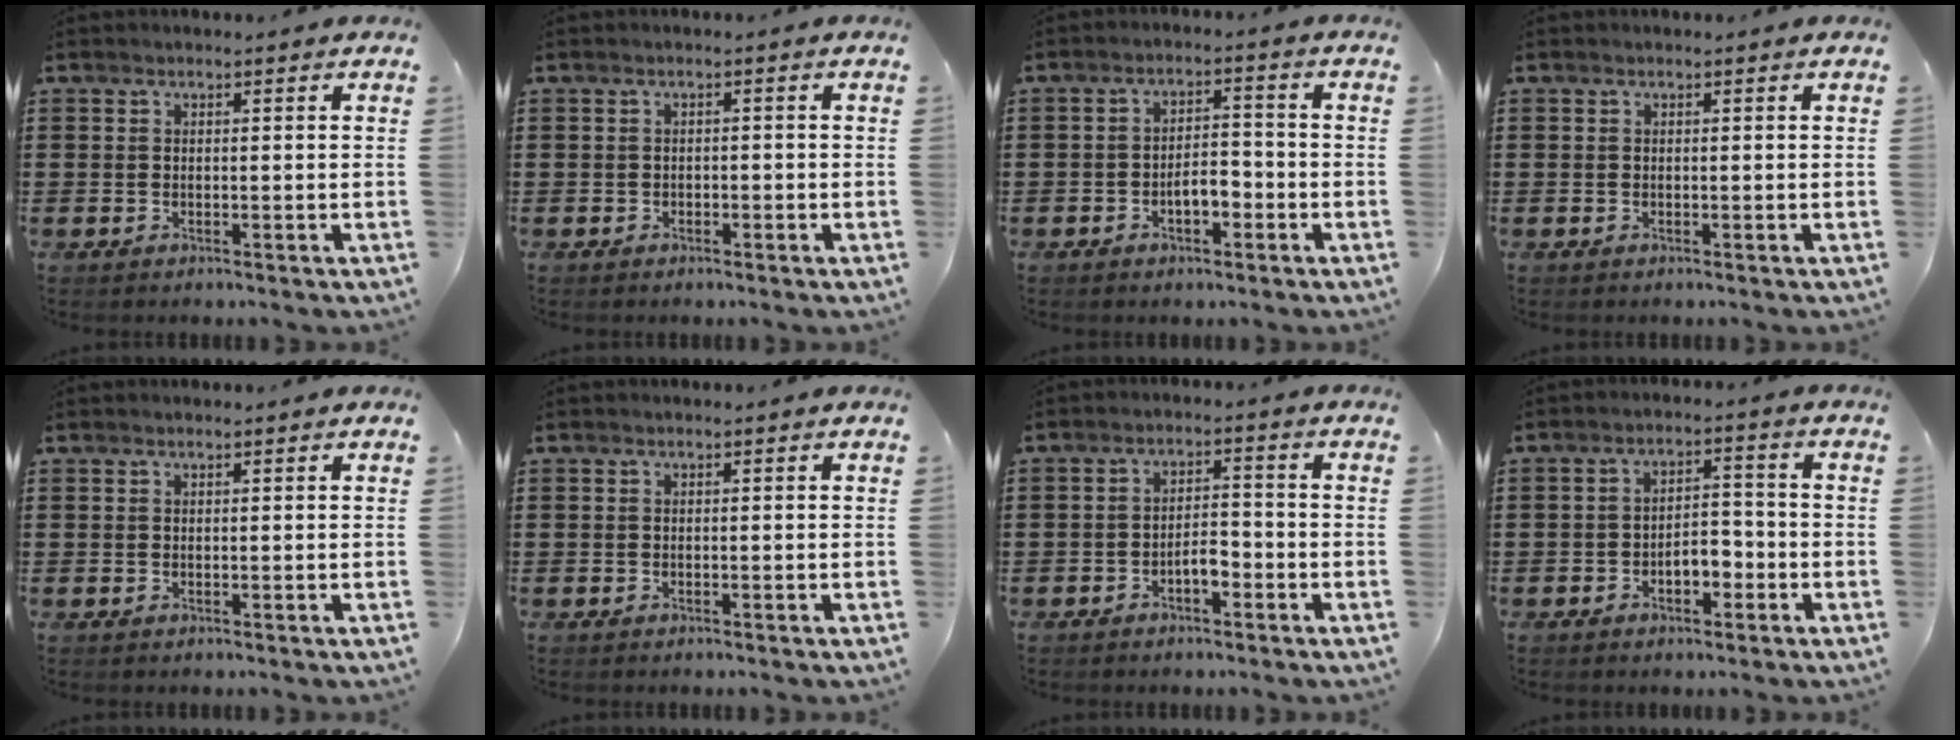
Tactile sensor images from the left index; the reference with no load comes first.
{"total": 0.9, "force": [-0.7, 0.5, 0.1], "torque": [-0.006, 0.001, -0.016]}
{"total": 3.9, "force": [-1.8, 1.7, 3.0], "torque": [-0.062, 0.006, -0.038]}
{"total": 0.0}
{"total": 0.0}
{"total": 0.0}
{"total": 3.3, "force": [-1.9, 1.3, 2.4], "torque": [-0.044, 0.007, -0.037]}
{"total": 4.3, "force": [-2.1, 2.3, 2.9], "torque": [-0.047, 0.005, -0.043]}